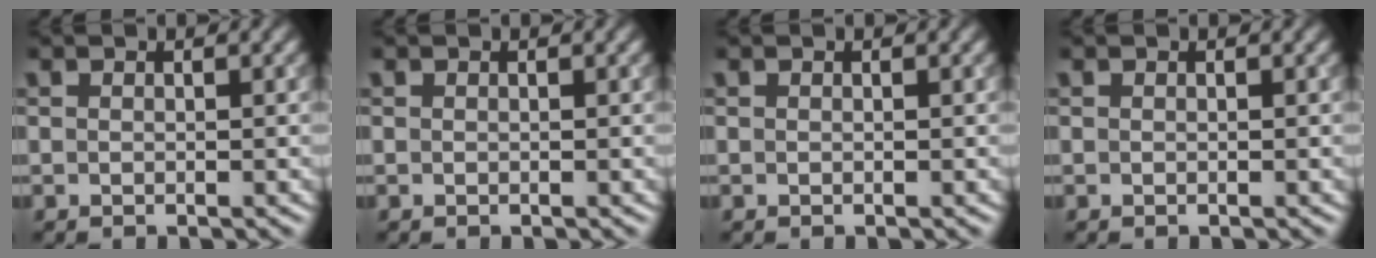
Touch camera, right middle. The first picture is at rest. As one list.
[{"total": 0.0}, {"total": 0.0}, {"total": 0.0}]